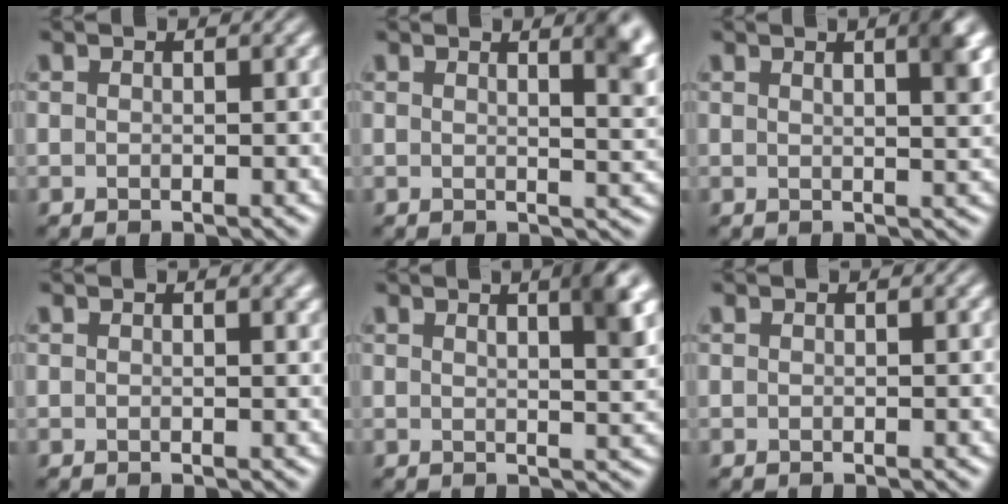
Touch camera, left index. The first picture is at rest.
{"total": 4.2, "force": [2.2, 1.5, 3.2], "torque": [-0.022, 0.005, 0.026]}
{"total": 3.7, "force": [1.7, 1.1, 3.1], "torque": [-0.028, 0.008, 0.021]}
{"total": 0.9, "force": [0.6, 0.3, 0.6], "torque": [-0.003, 0.003, 0.008]}
{"total": 4.3, "force": [2.1, 1.2, 3.6], "torque": [-0.037, 0.005, 0.027]}
{"total": 0.0}